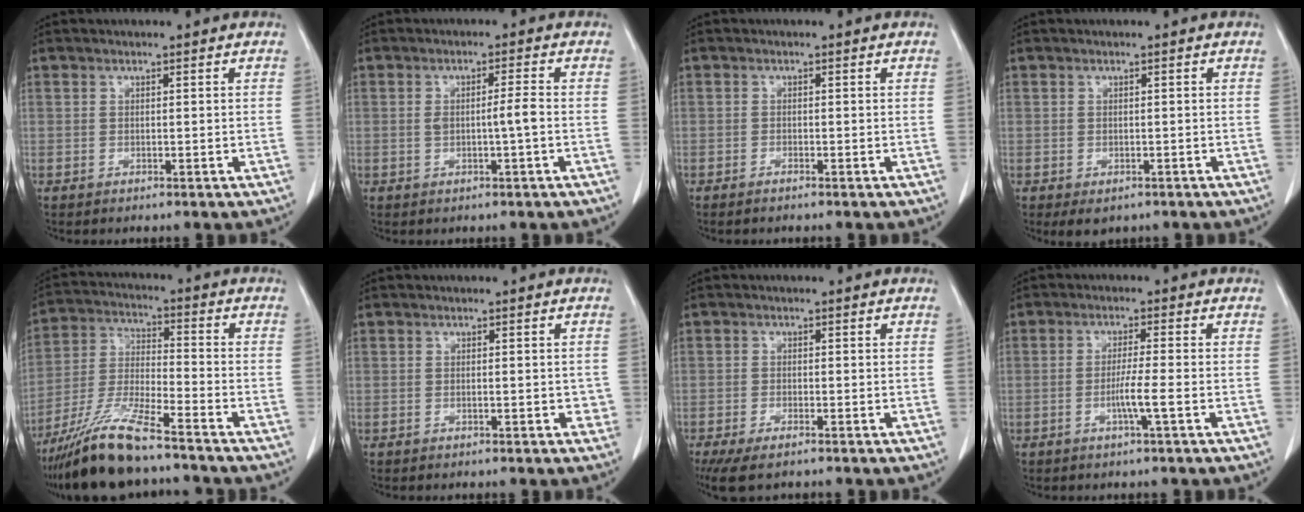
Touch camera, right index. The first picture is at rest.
{"total": 3.1, "force": [-0.4, 0.0, 3.1], "torque": [-0.060, 0.001, -0.004]}
{"total": 0.8, "force": [-0.7, 0.0, 0.3], "torque": [-0.009, -0.001, -0.012]}
{"total": 2.4, "force": [-1.4, 1.6, 1.0], "torque": [-0.010, -0.001, -0.009]}
{"total": 12.3, "force": [-9.8, 0.8, 7.4], "torque": [-0.152, -0.024, -0.183]}
{"total": 1.6, "force": [-0.2, 0.8, 1.4], "torque": [-0.016, 0.001, -0.003]}
{"total": 4.6, "force": [-3.4, 1.2, 2.8], "torque": [-0.050, -0.010, -0.055]}
{"total": 3.7, "force": [-1.2, -0.7, 3.5], "torque": [-0.067, -0.006, -0.025]}